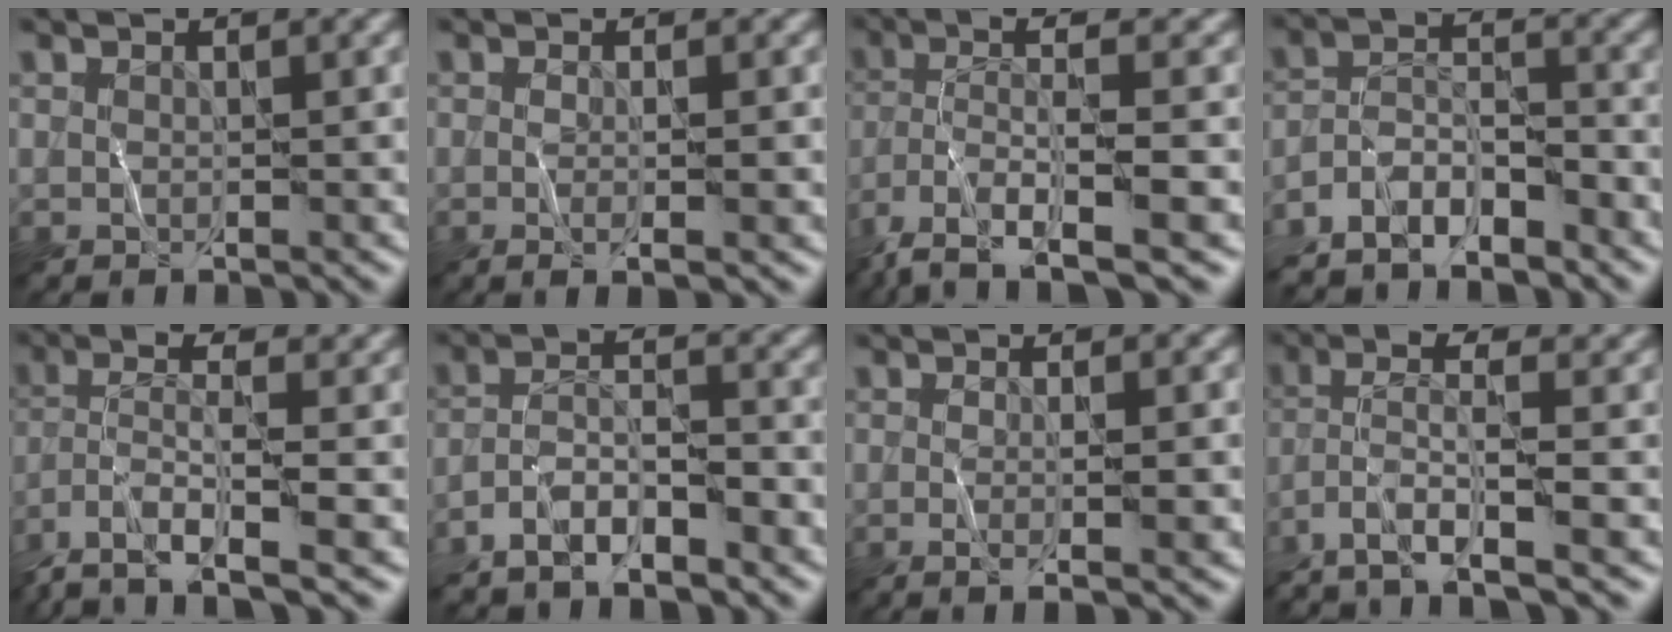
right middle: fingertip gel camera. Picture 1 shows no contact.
{"total": 2.3, "force": [-0.3, 0.3, 2.3], "torque": [-0.032, -0.005, -0.002]}
{"total": 8.3, "force": [-4.5, 1.7, 6.8], "torque": [-0.129, -0.004, -0.086]}
{"total": 5.1, "force": [-4.3, 1.5, 2.3], "torque": [-0.035, 0.003, -0.088]}
{"total": 7.8, "force": [-4.3, 2.0, 6.2], "torque": [-0.127, 0.003, -0.086]}
{"total": 4.9, "force": [-3.6, 1.1, 3.1], "torque": [-0.056, 0.010, -0.071]}
{"total": 2.7, "force": [-0.2, 0.5, 2.7], "torque": [-0.041, -0.003, -0.002]}
{"total": 7.4, "force": [-3.9, 1.7, 6.1], "torque": [-0.117, 0.009, -0.077]}